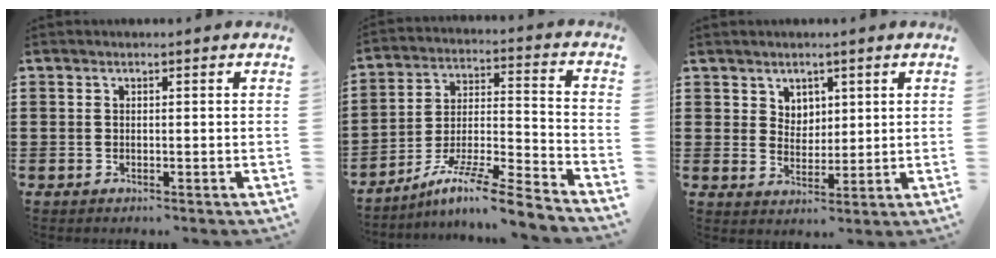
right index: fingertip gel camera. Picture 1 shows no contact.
{"total": 9.7, "force": [-7.9, 0.1, 5.6], "torque": [-0.093, 0.003, -0.155]}
{"total": 3.7, "force": [2.5, 2.8, 0.3], "torque": [-0.018, 0.008, 0.046]}